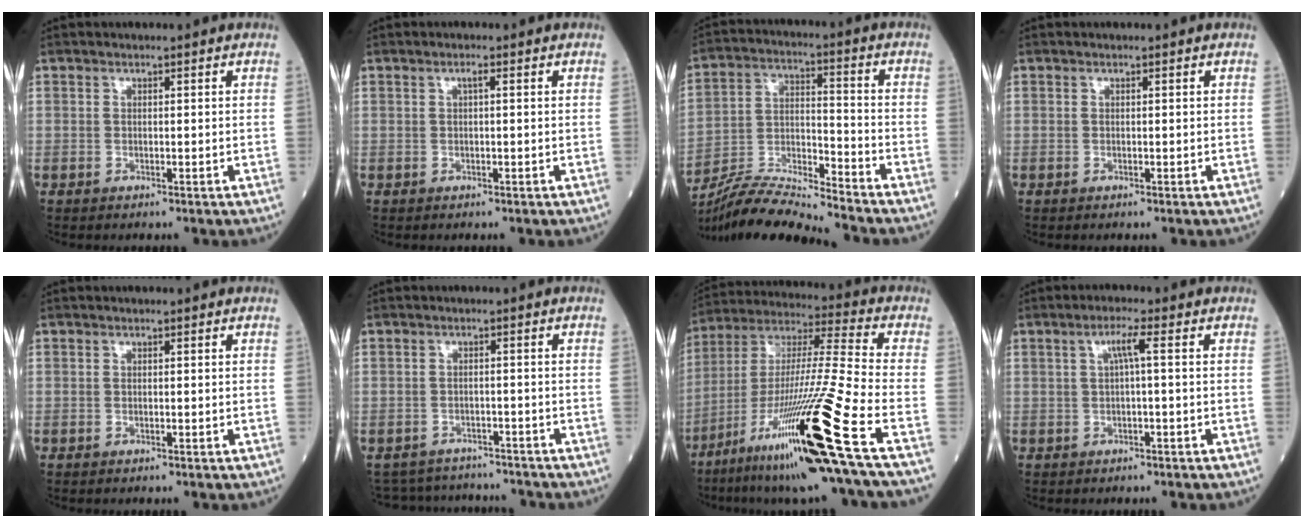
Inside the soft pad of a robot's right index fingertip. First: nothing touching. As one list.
[{"total": 0.9, "force": [0.2, 0.1, 0.8], "torque": [-0.017, 0.002, 0.003]}, {"total": 12.7, "force": [-12.2, -1.1, 3.3], "torque": [-0.062, 0.008, -0.229]}, {"total": 0.0}, {"total": 0.0}, {"total": 8.7, "force": [-8.2, 2.9, 0.6], "torque": [-0.011, 0.018, -0.107]}, {"total": 23.8, "force": [-12.1, -1.7, 20.4], "torque": [-0.366, -0.039, -0.218]}, {"total": 2.7, "force": [0.4, -0.2, 2.7], "torque": [-0.051, 0.007, 0.008]}]